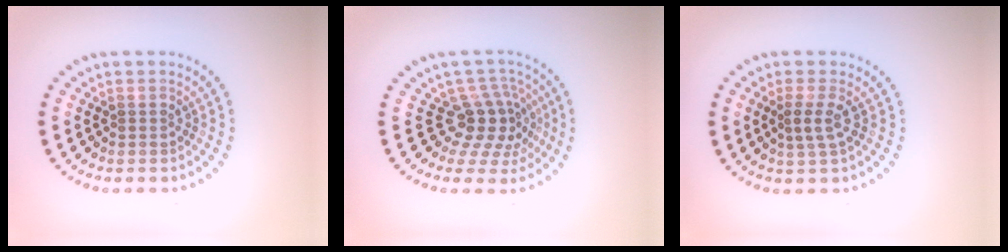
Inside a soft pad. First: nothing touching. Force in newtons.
{"total": 4.0, "press": 2.9, "slide": 2.8}
{"total": 1.9, "press": 1.5, "slide": 1.1}